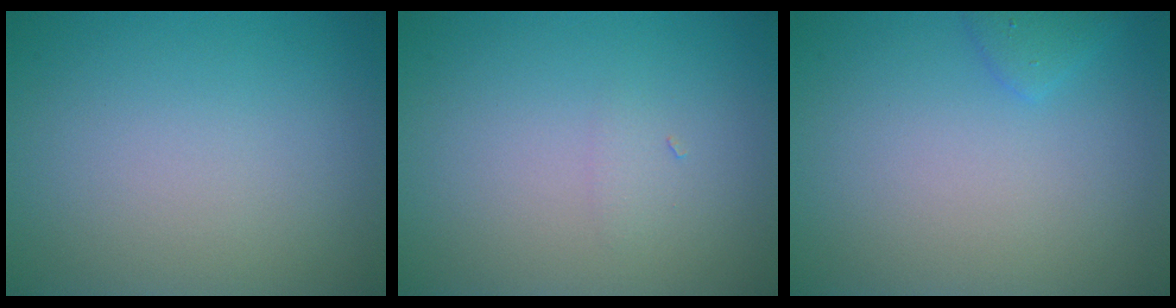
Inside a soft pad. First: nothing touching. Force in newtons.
{"total": 0.6, "press": 0.6, "slide": 0.0}
{"total": 1.2, "press": 1.2, "slide": 0.1}